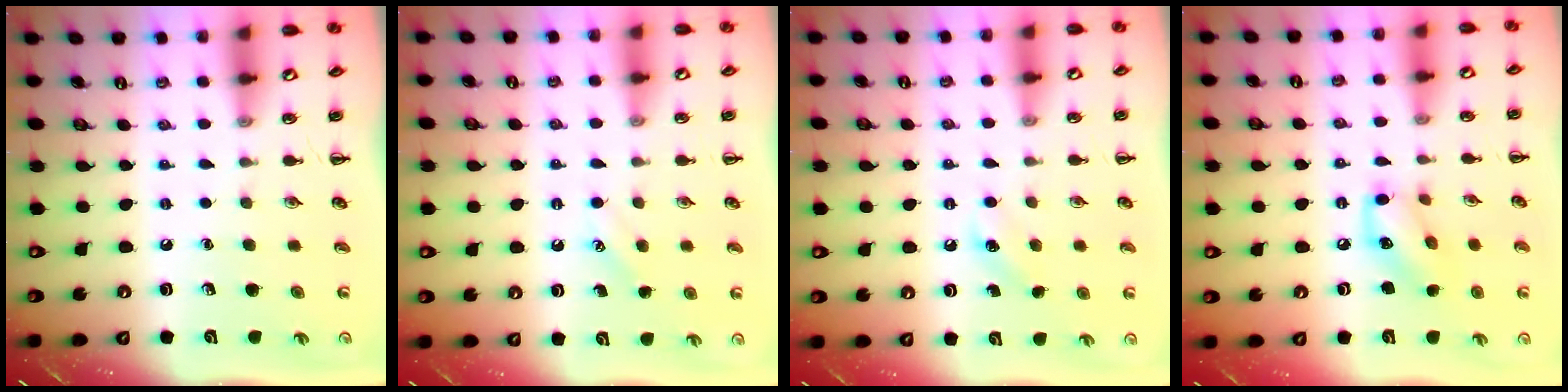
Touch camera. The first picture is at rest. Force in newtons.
{"total": 2.5, "press": 2.5, "slide": 0.6}
{"total": 6.3, "press": 6.1, "slide": 1.7}
{"total": 10.5, "press": 10.5, "slide": 0.3}